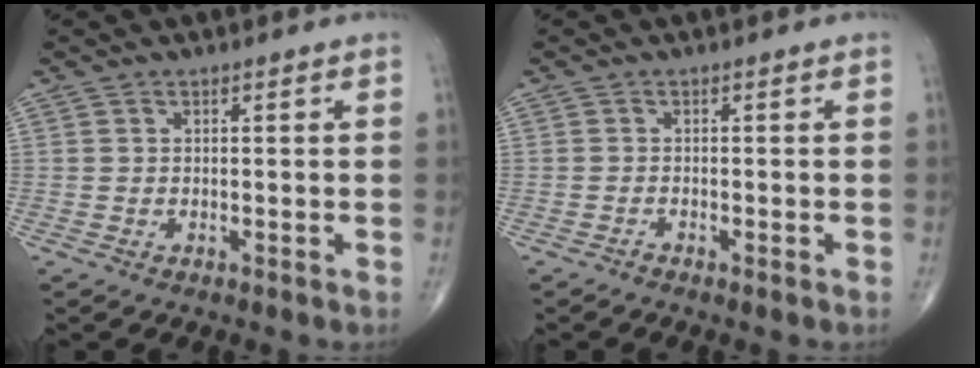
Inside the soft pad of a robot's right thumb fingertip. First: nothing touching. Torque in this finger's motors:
{"motor_torque": [-0.21, 0.12, -0.09, 0.10, 0.03]}